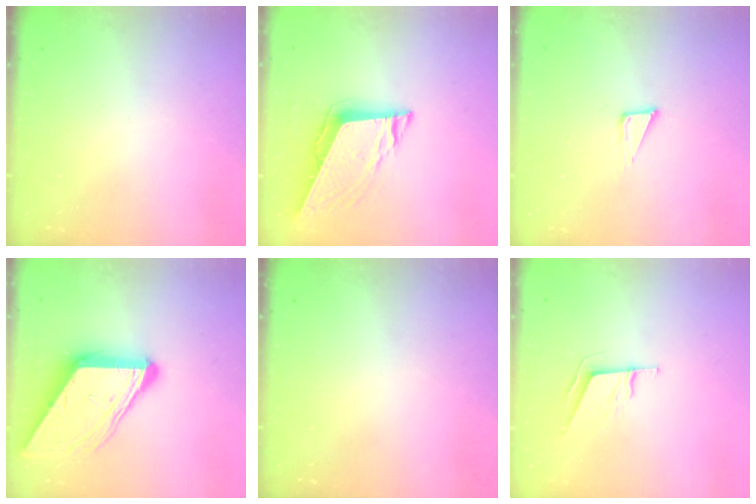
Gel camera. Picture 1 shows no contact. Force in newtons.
{"total": 10.4, "press": 9.8, "slide": 3.5}
{"total": 4.0, "press": 3.9, "slide": 0.8}
{"total": 11.5, "press": 11.4, "slide": 1.1}
{"total": 0.0}
{"total": 5.8, "press": 5.2, "slide": 2.6}